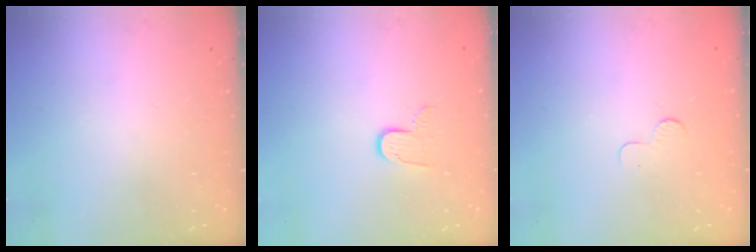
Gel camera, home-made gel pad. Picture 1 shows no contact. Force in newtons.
{"total": 7.2, "press": 7.2, "slide": 0.6}
{"total": 2.3, "press": 2.3, "slide": 0.2}